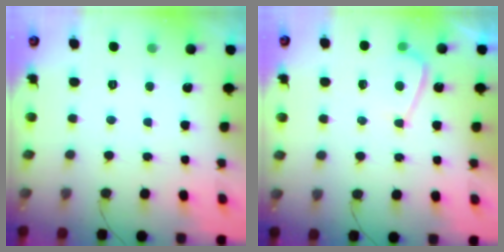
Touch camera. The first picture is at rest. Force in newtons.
{"total": 3.7, "press": 3.7, "slide": 0.5}